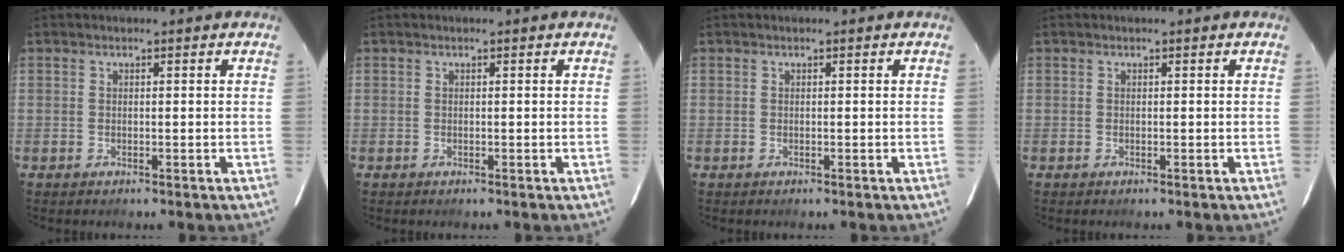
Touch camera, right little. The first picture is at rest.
{"total": 0.0}
{"total": 0.0}
{"total": 0.0}